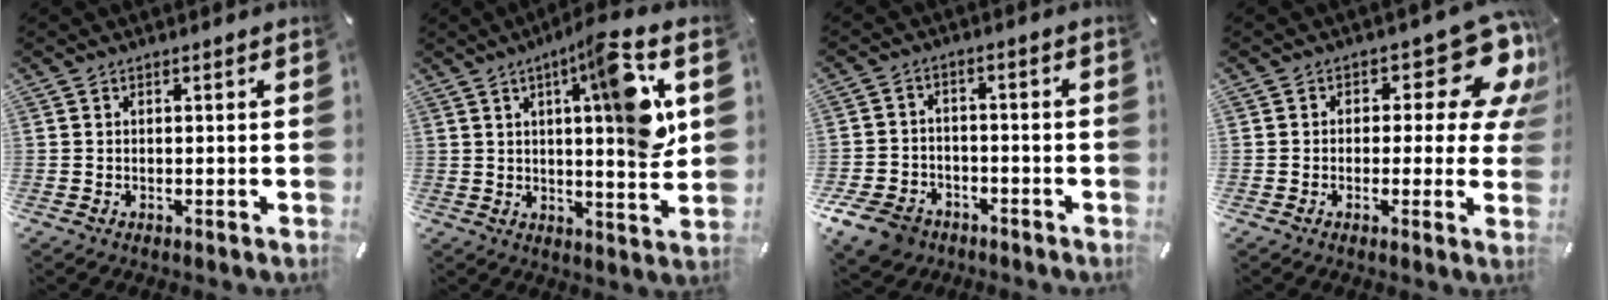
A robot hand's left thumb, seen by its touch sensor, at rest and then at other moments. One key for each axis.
{"total": 14.9, "fx": 5.4, "fy": 2.3, "fz": 13.7, "tx": -0.188, "ty": -0.028, "tz": 0.072}
{"total": 8.4, "fx": -5.7, "fy": 5.5, "fz": 2.8, "tx": -0.062, "ty": 0.036, "tz": -0.109}
{"total": 14.0, "fx": 5.9, "fy": 7.1, "fz": 10.6, "tx": -0.129, "ty": -0.036, "tz": 0.098}